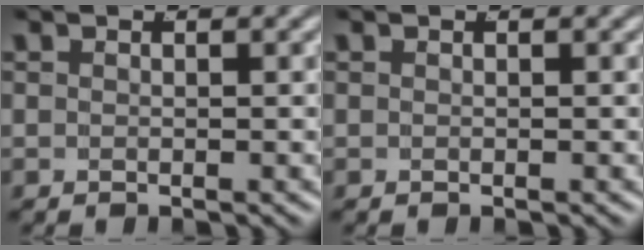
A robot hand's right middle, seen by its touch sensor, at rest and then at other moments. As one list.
[{"total": 0.0}]